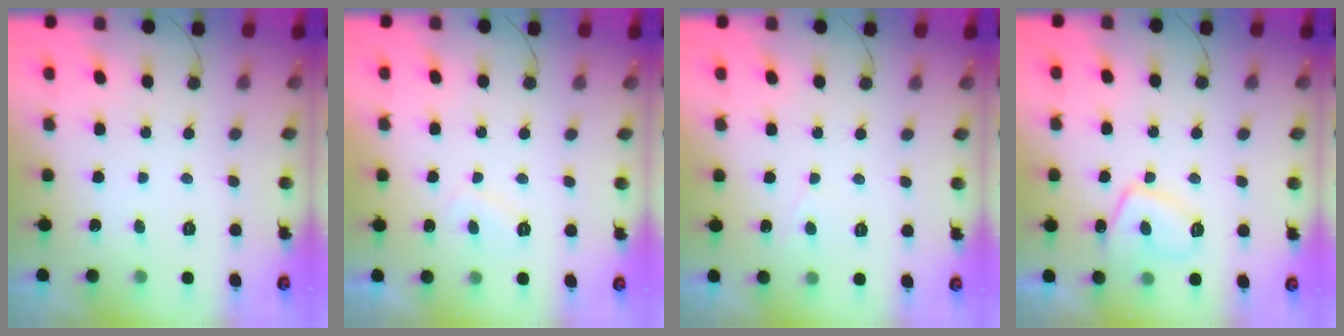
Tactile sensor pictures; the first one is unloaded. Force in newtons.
{"total": 2.3, "press": 2.1, "slide": 0.8}
{"total": 2.1, "press": 2.1, "slide": 0.3}
{"total": 7.5, "press": 7.3, "slide": 1.5}